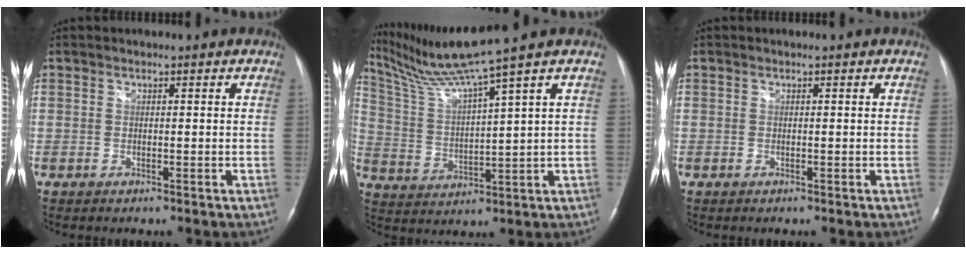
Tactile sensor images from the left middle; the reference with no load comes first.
{"total": 11.1, "force": [9.0, -3.2, 5.7], "torque": [-0.117, -0.007, 0.177]}
{"total": 0.0}